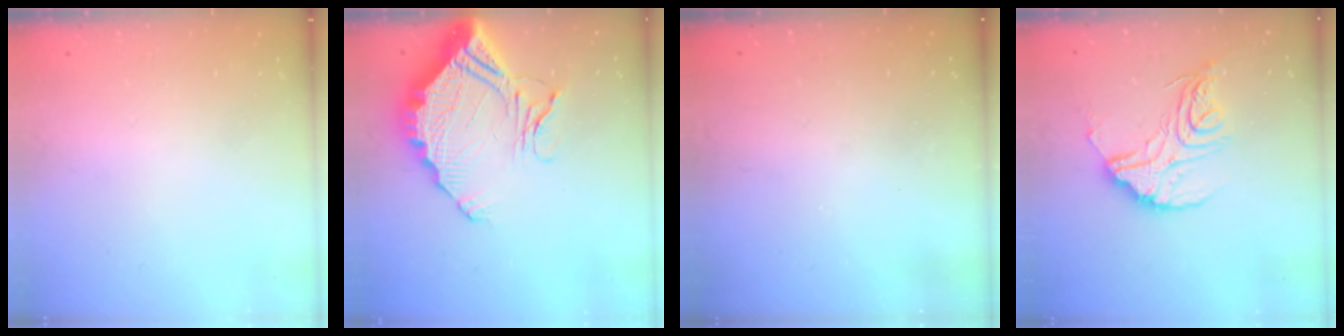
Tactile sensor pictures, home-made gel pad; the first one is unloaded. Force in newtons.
{"total": 15.9, "press": 15.8, "slide": 1.0}
{"total": 3.2, "press": 3.2, "slide": 0.1}
{"total": 16.0, "press": 15.9, "slide": 1.5}